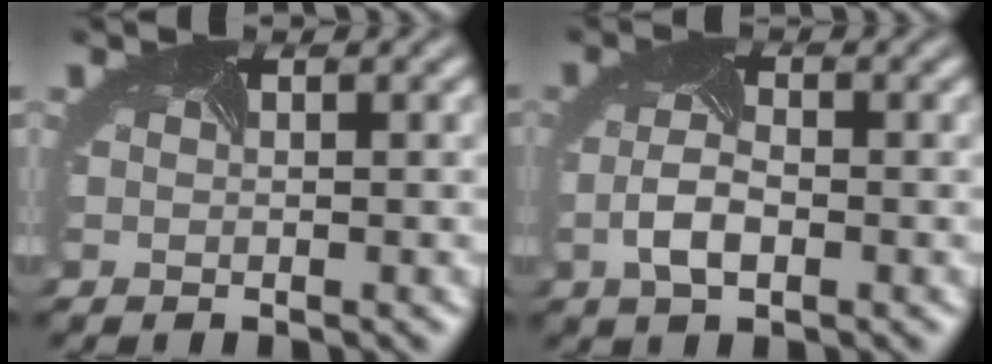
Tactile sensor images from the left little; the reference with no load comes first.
{"total": 3.1, "force": [-0.9, 1.4, 2.5], "torque": [-0.063, -0.005, -0.018]}